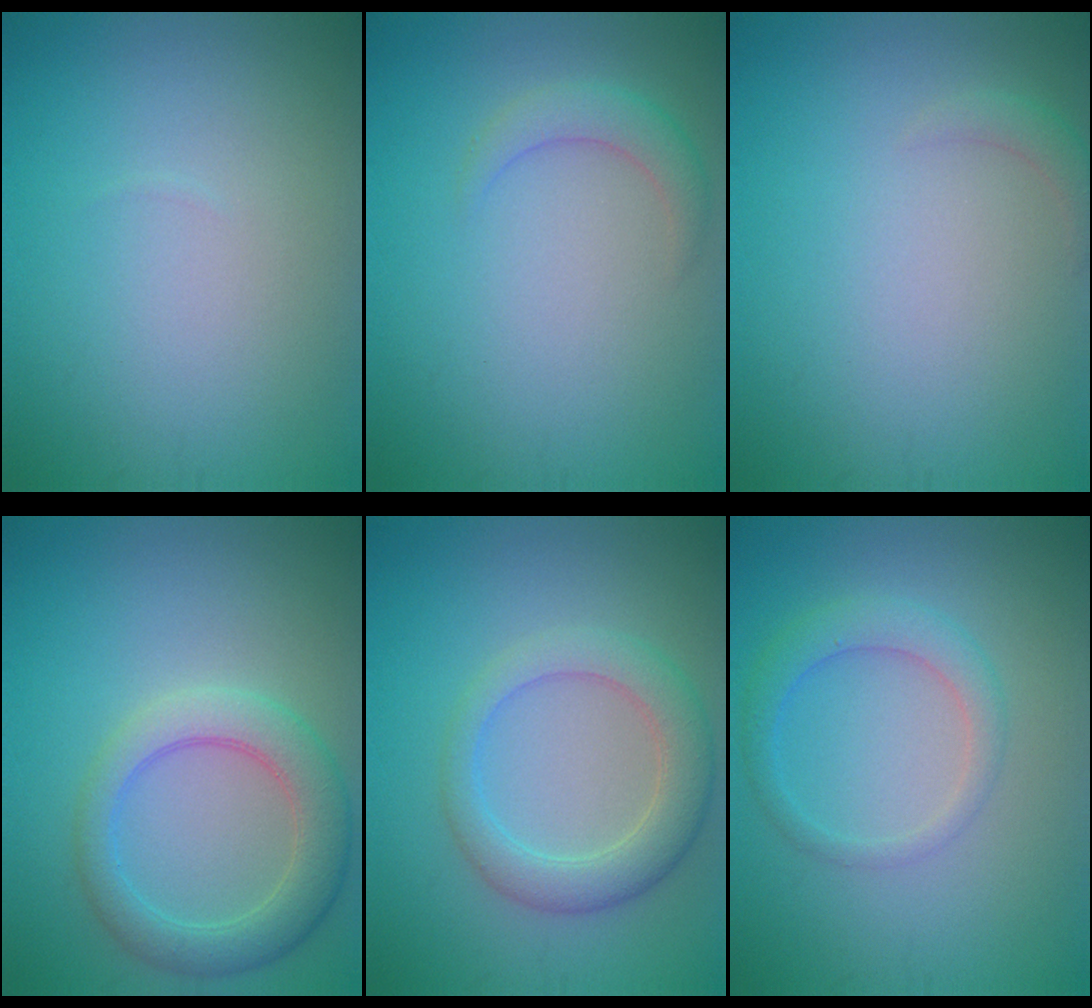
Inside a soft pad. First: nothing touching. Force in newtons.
{"total": 2.2, "press": 2.2, "slide": 0.1}
{"total": 1.2, "press": 1.1, "slide": 0.2}
{"total": 5.0, "press": 4.9, "slide": 0.4}
{"total": 4.4, "press": 4.4, "slide": 0.4}
{"total": 2.7, "press": 2.7, "slide": 0.1}